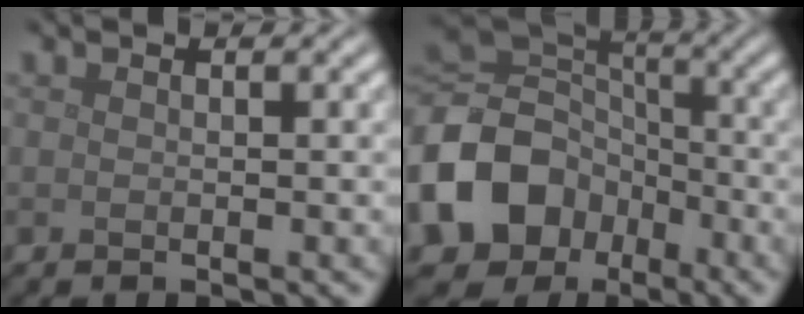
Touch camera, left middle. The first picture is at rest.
{"total": 12.6, "force": [-4.9, 10.0, 5.8], "torque": [-0.151, -0.019, -0.108]}